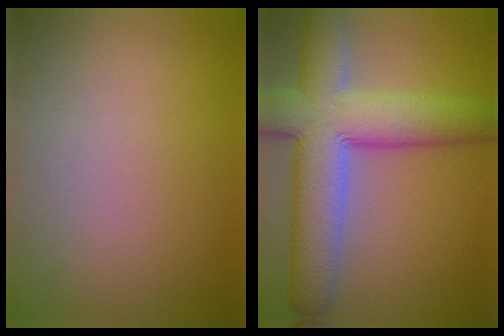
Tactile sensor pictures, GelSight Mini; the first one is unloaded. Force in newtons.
{"total": 10.6, "press": 10.6, "slide": 0.6}